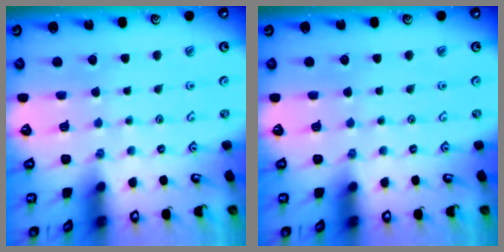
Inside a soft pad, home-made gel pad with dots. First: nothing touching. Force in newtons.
{"total": 0.0}